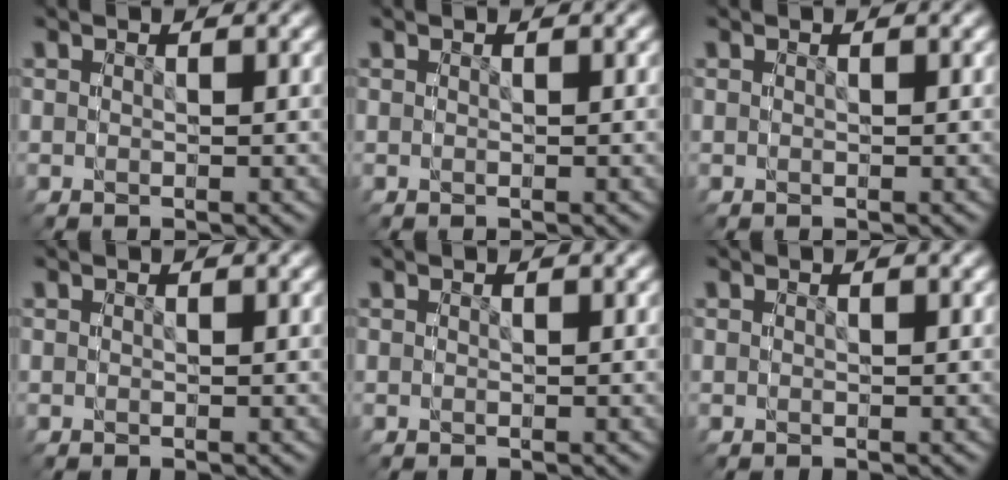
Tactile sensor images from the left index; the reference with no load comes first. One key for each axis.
{"total": 0.0}
{"total": 0.0}
{"total": 0.0}
{"total": 0.0}
{"total": 0.0}